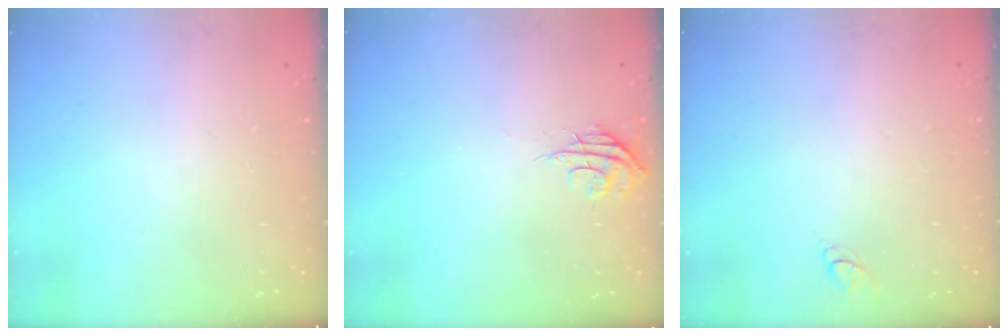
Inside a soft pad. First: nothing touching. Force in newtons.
{"total": 5.5, "press": 5.4, "slide": 0.6}
{"total": 3.0, "press": 3.0, "slide": 0.2}